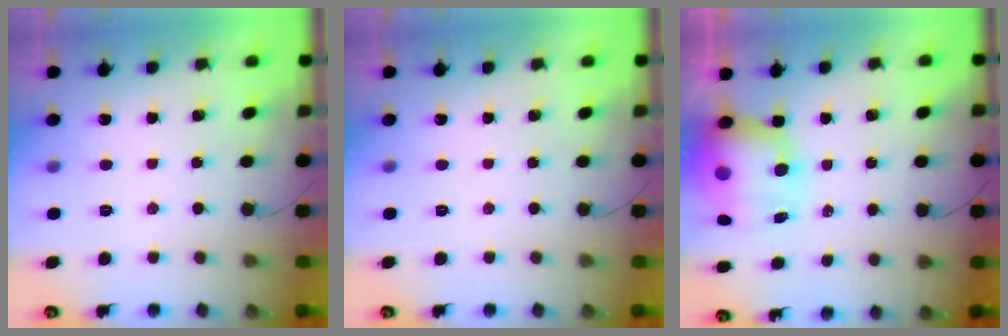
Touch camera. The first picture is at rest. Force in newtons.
{"total": 0.0}
{"total": 13.3, "press": 12.9, "slide": 3.3}